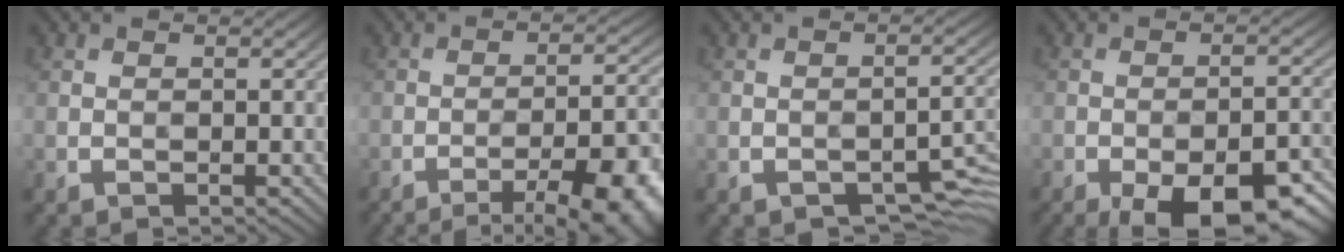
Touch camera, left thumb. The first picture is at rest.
{"total": 13.9, "force": [-8.4, 3.7, 10.5], "torque": [-0.130, 0.007, -0.113]}
{"total": 4.7, "force": [-2.8, 1.9, 3.2], "torque": [-0.039, 0.001, -0.034]}
{"total": 15.5, "force": [-10.5, 5.8, 9.8], "torque": [-0.114, -0.013, -0.141]}